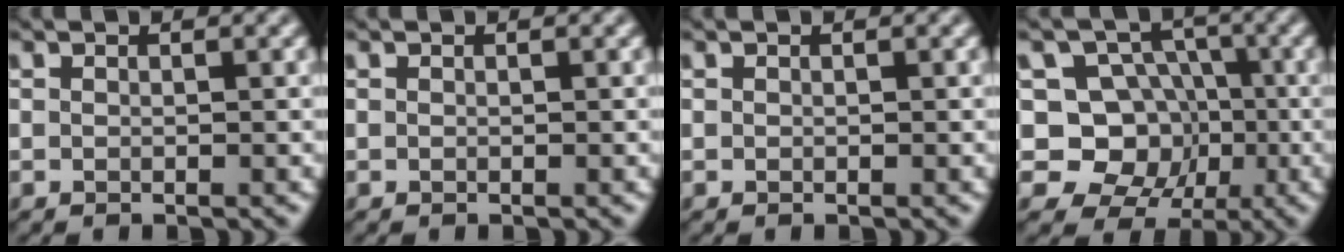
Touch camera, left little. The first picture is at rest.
{"total": 0.0}
{"total": 0.0}
{"total": 8.3, "force": [-1.0, 7.3, 3.8], "torque": [-0.043, 0.006, -0.049]}